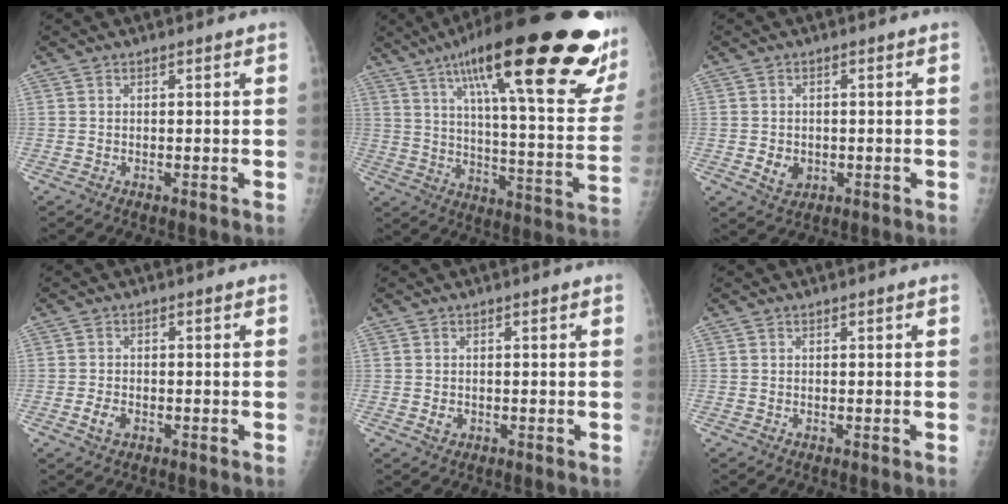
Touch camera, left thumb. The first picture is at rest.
{"total": 34.5, "force": [19.9, 7.3, 27.1], "torque": [-0.319, -0.039, 0.295]}
{"total": 3.5, "force": [-0.8, 2.9, 1.7], "torque": [-0.015, 0.000, -0.004]}
{"total": 2.4, "force": [-1.2, 1.6, 1.3], "torque": [-0.026, 0.002, -0.020]}
{"total": 1.3, "force": [-0.4, 1.2, 0.4], "torque": [-0.003, 0.000, -0.003]}
{"total": 0.0}